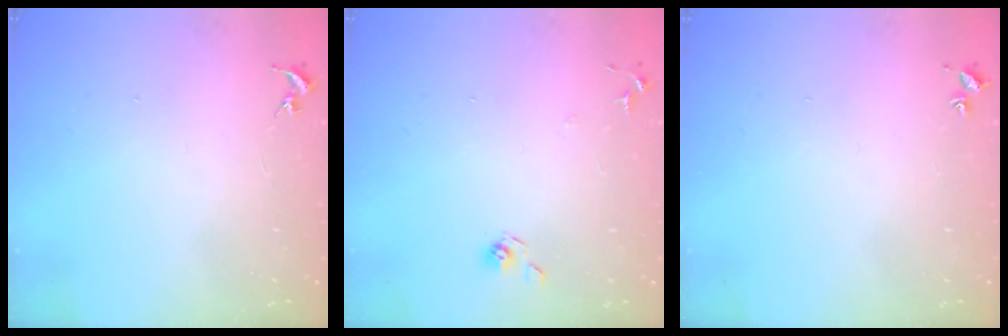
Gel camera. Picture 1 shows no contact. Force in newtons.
{"total": 6.5, "press": 6.4, "slide": 1.3}
{"total": 2.0, "press": 2.0, "slide": 0.2}